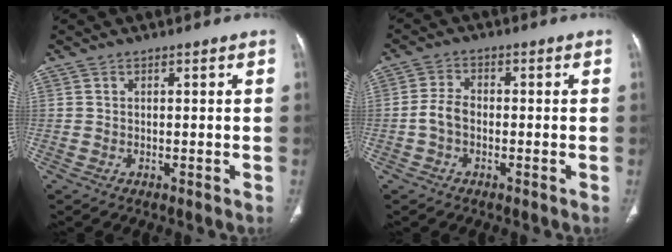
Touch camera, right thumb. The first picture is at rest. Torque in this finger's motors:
{"motor_torque": [0.96, 1.16, 0.79, -0.69, 0.04]}